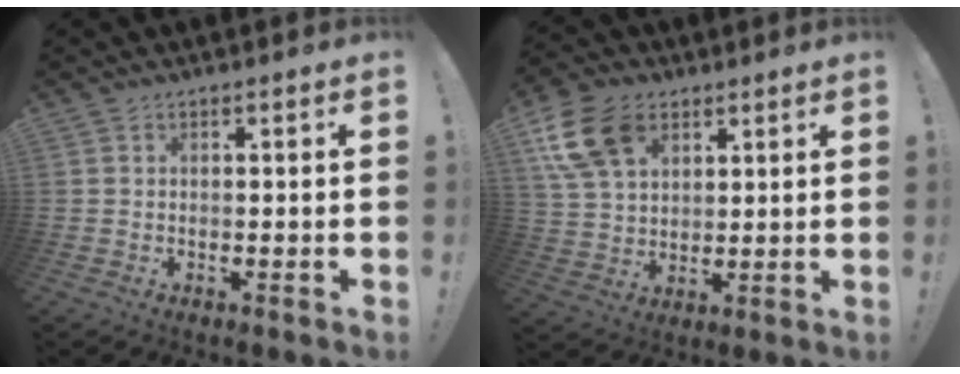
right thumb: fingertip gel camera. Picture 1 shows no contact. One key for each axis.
{"total": 15.8, "fx": 7.5, "fy": 10.6, "fz": 8.9, "tx": -0.168, "ty": -0.027, "tz": 0.145}